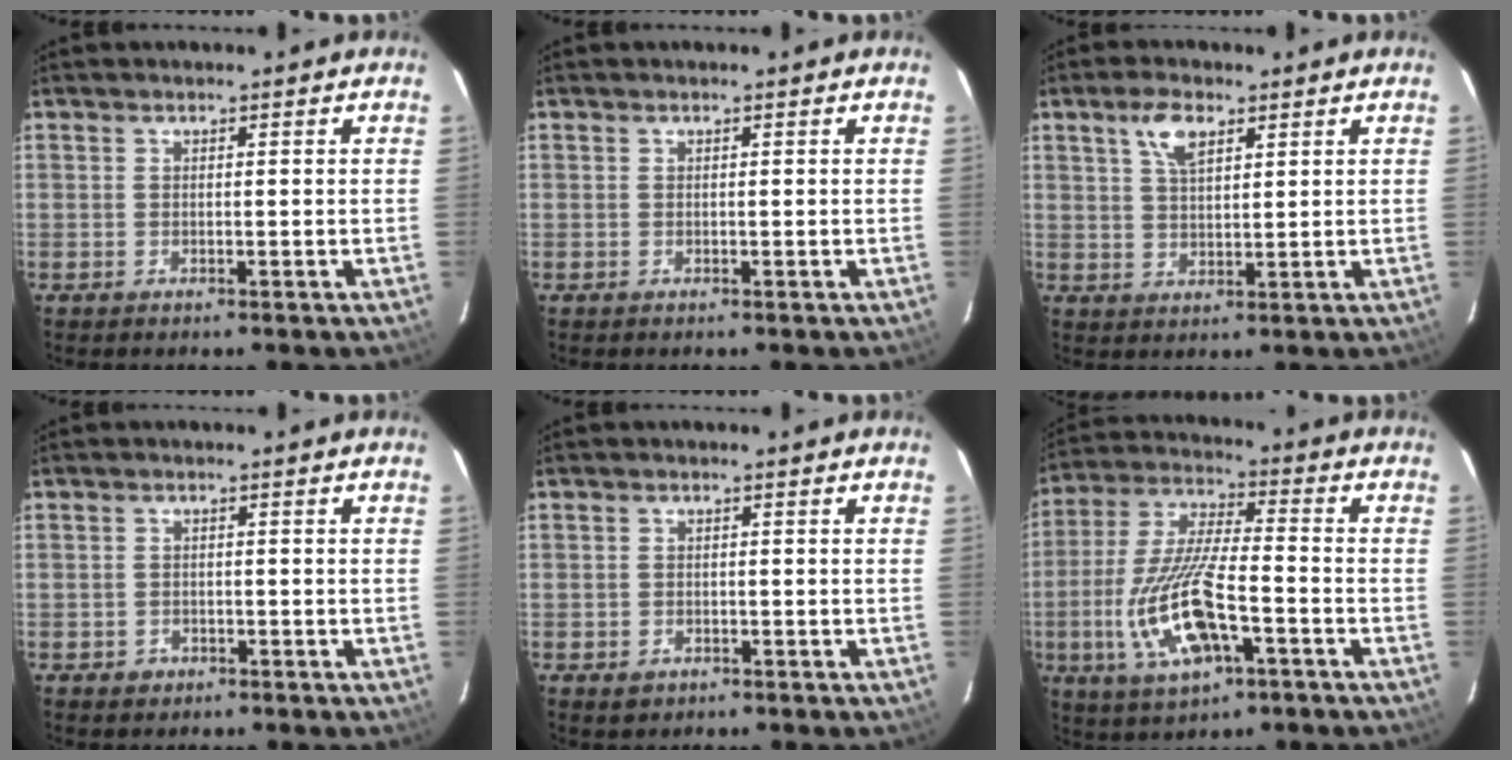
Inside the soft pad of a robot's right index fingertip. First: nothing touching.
{"total": 0.0}
{"total": 5.2, "force": [3.0, 2.2, 3.7], "torque": [-0.070, 0.009, 0.057]}
{"total": 1.9, "force": [-1.1, 1.6, 0.2], "torque": [-0.006, 0.002, -0.012]}
{"total": 1.9, "force": [-1.0, 1.5, 0.5], "torque": [-0.010, -0.001, -0.012]}
{"total": 16.2, "force": [-5.6, 5.4, 14.2], "torque": [-0.304, -0.012, -0.100]}